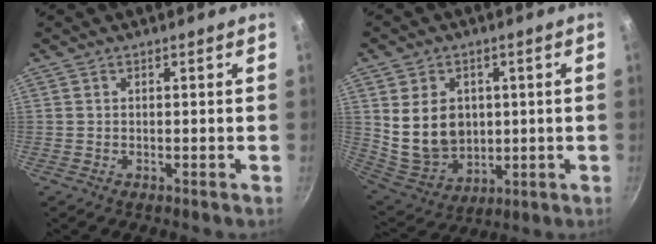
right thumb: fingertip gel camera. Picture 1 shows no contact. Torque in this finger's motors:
{"motor_torque": [-0.89, 1.52, 0.65, 0.96, 0.15]}